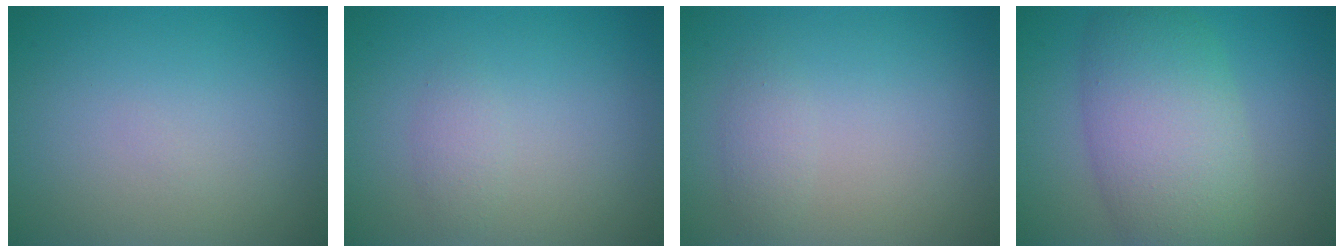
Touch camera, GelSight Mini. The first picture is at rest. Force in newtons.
{"total": 1.1, "press": 1.1, "slide": 0.1}
{"total": 1.2, "press": 1.2, "slide": 0.1}
{"total": 8.0, "press": 8.0, "slide": 0.6}